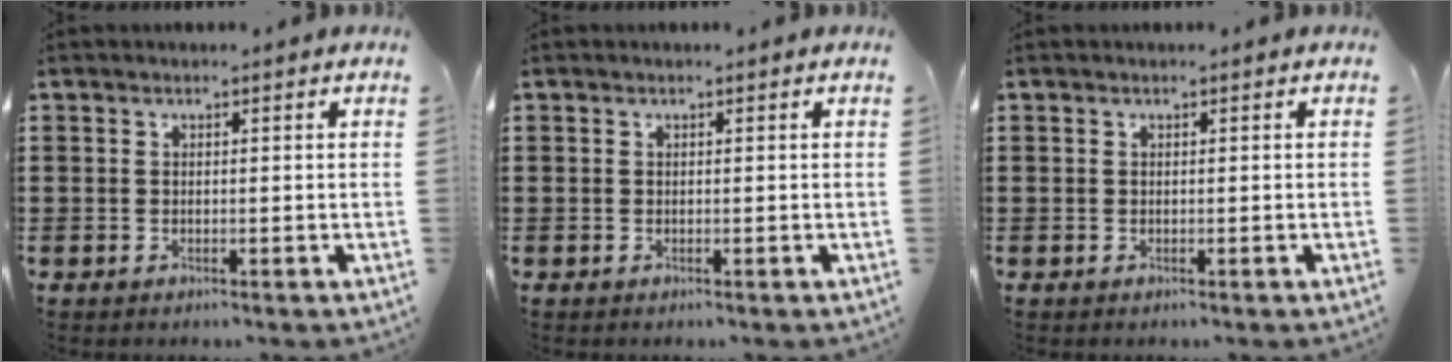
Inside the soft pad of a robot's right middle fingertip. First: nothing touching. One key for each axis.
{"total": 0.0}
{"total": 0.0}